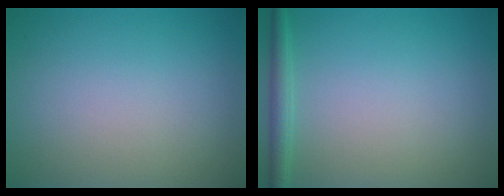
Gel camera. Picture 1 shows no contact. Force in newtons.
{"total": 1.7, "press": 1.7, "slide": 0.1}